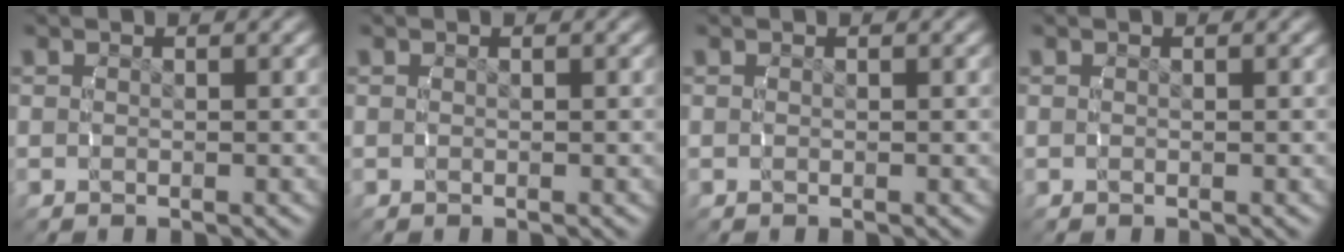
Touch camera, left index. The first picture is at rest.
{"total": 0.0}
{"total": 0.0}
{"total": 0.0}